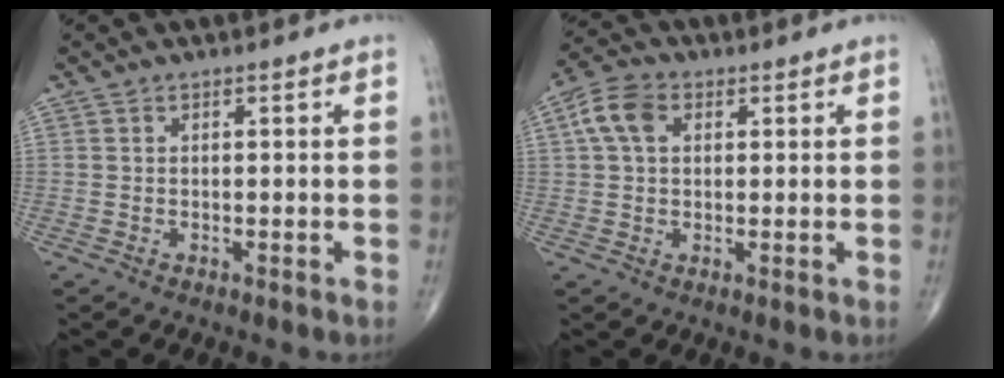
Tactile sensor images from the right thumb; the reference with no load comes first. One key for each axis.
{"total": 6.4, "fx": 1.8, "fy": 4.3, "fz": 4.4, "tx": -0.087, "ty": 0.015, "tz": 0.029}